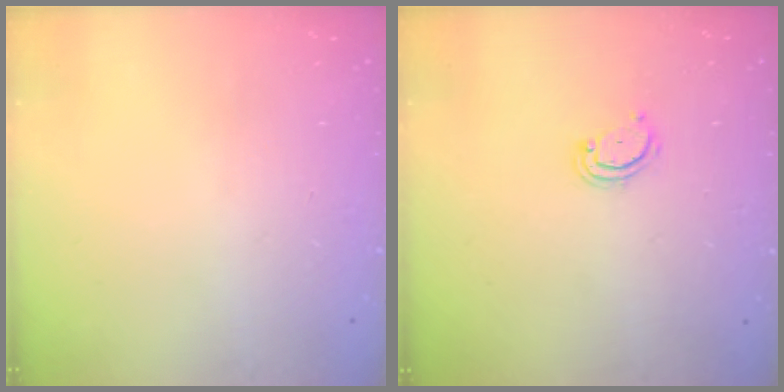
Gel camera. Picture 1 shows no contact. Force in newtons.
{"total": 2.6, "press": 2.6, "slide": 0.3}